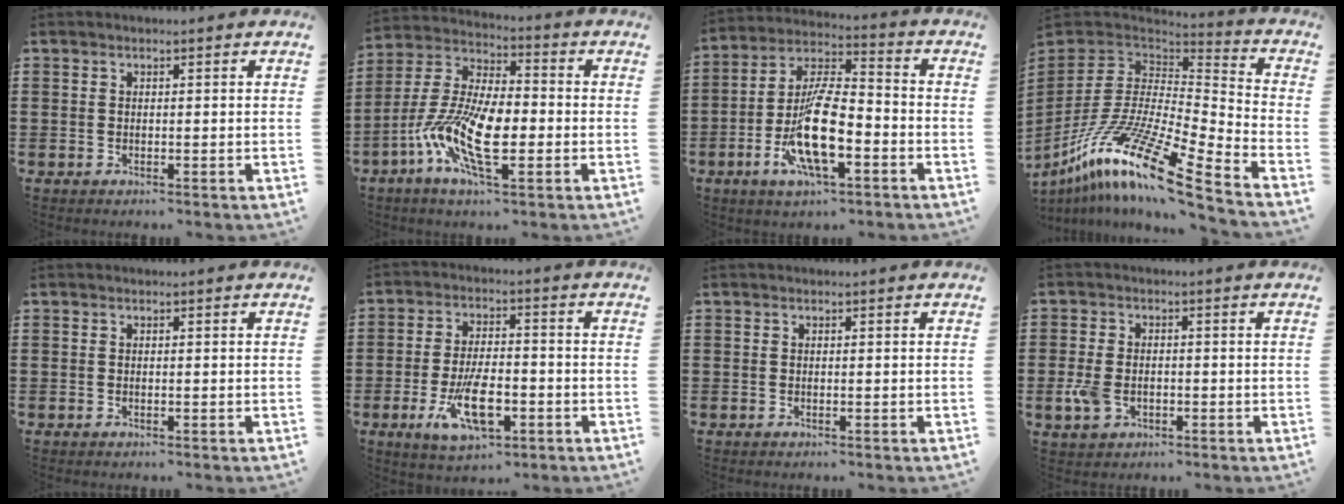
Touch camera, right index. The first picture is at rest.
{"total": 11.7, "force": [-3.8, 4.4, 10.1], "torque": [-0.238, -0.011, -0.079]}
{"total": 12.4, "force": [-4.5, 4.3, 10.8], "torque": [-0.226, -0.001, -0.083]}
{"total": 17.1, "force": [-10.9, 2.8, 12.8], "torque": [-0.261, 0.018, -0.208]}
{"total": 0.0}
{"total": 10.0, "force": [-3.7, 4.2, 8.3], "torque": [-0.161, -0.010, -0.063]}
{"total": 0.0}
{"total": 4.1, "force": [-1.2, 2.7, 2.9], "torque": [-0.073, -0.003, -0.026]}